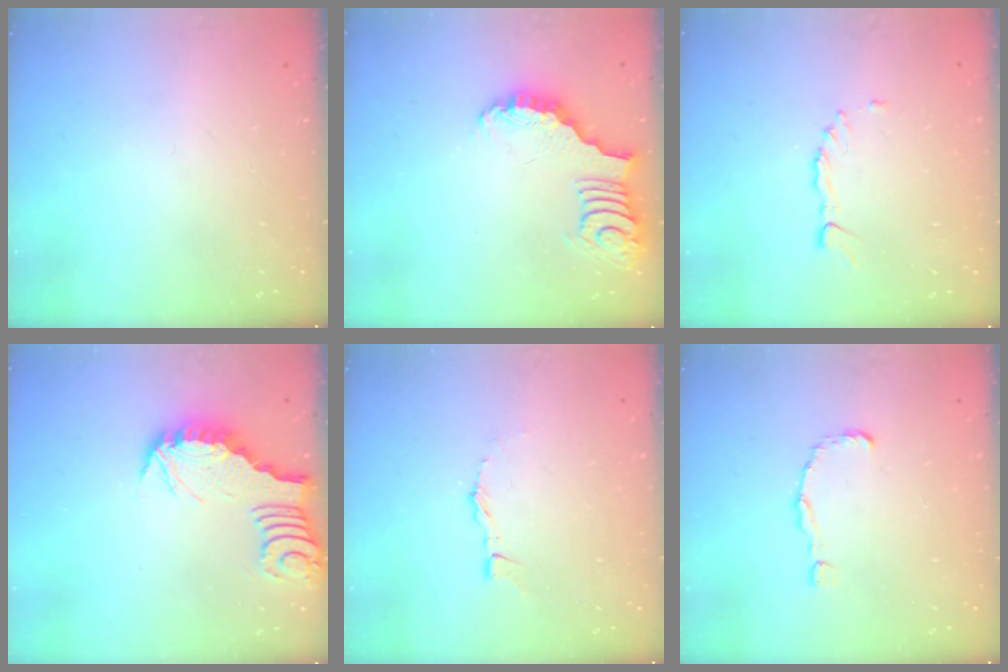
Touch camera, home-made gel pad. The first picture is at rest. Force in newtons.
{"total": 3.4, "press": 3.4, "slide": 0.5}
{"total": 2.3, "press": 2.3, "slide": 0.2}
{"total": 2.7, "press": 2.7, "slide": 0.1}
{"total": 2.5, "press": 2.5, "slide": 0.2}
{"total": 1.5, "press": 1.5, "slide": 0.1}